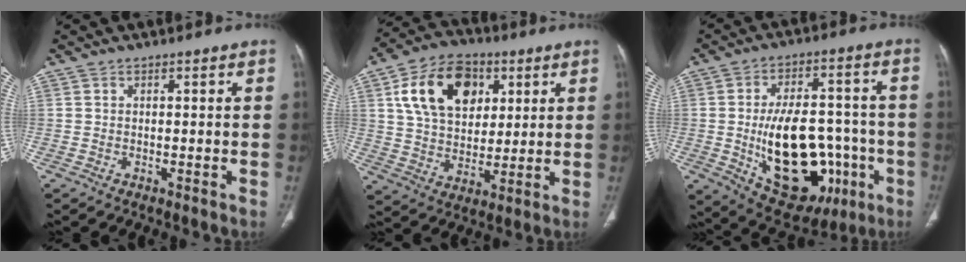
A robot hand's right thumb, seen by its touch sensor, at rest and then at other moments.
{"total": 17.2, "force": [6.0, 11.9, 10.8], "torque": [-0.160, -0.007, 0.106]}
{"total": 23.0, "force": [-5.4, 13.1, 18.1], "torque": [-0.253, 0.024, -0.054]}